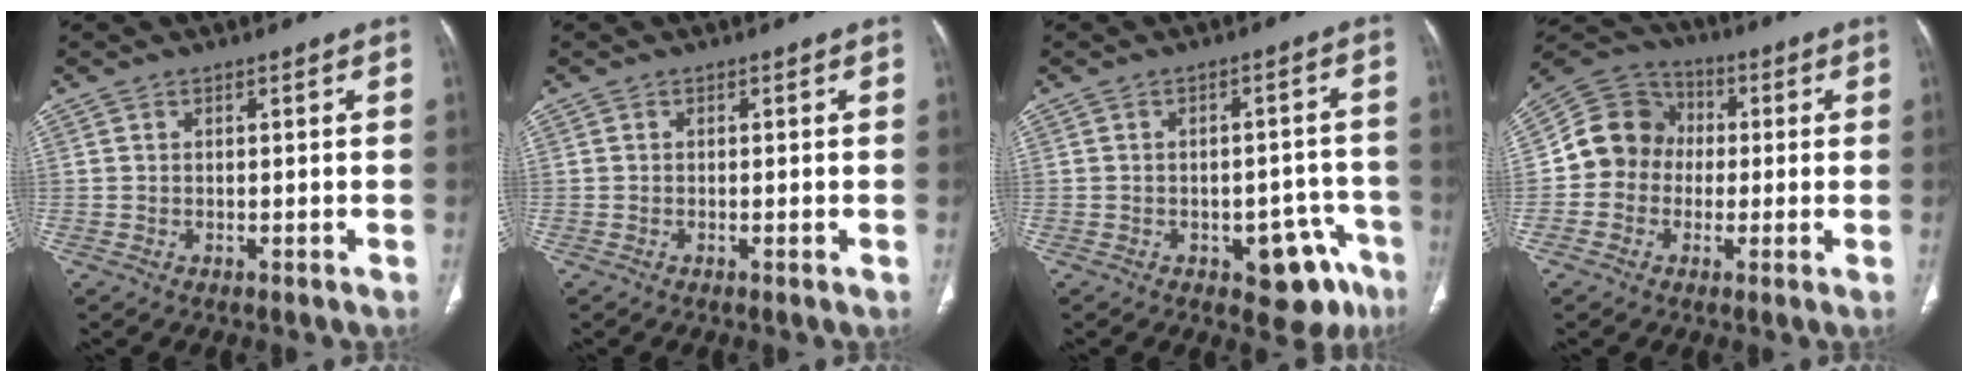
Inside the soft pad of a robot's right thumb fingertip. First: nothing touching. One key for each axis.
{"total": 0.0}
{"total": 9.8, "fx": -5.2, "fy": 5.2, "fz": 6.4, "tx": -0.040, "ty": 0.037, "tz": -0.059}
{"total": 10.7, "fx": -0.4, "fy": 9.9, "fz": 4.2, "tx": -0.049, "ty": 0.032, "tz": -0.022}